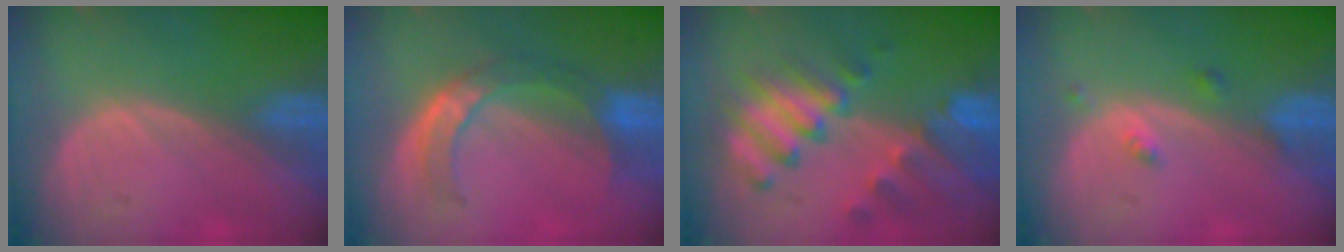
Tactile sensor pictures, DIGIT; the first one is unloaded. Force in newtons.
{"total": 6.7, "press": 6.4, "slide": 1.9}
{"total": 10.2, "press": 8.9, "slide": 5.1}
{"total": 1.8, "press": 1.8, "slide": 0.1}